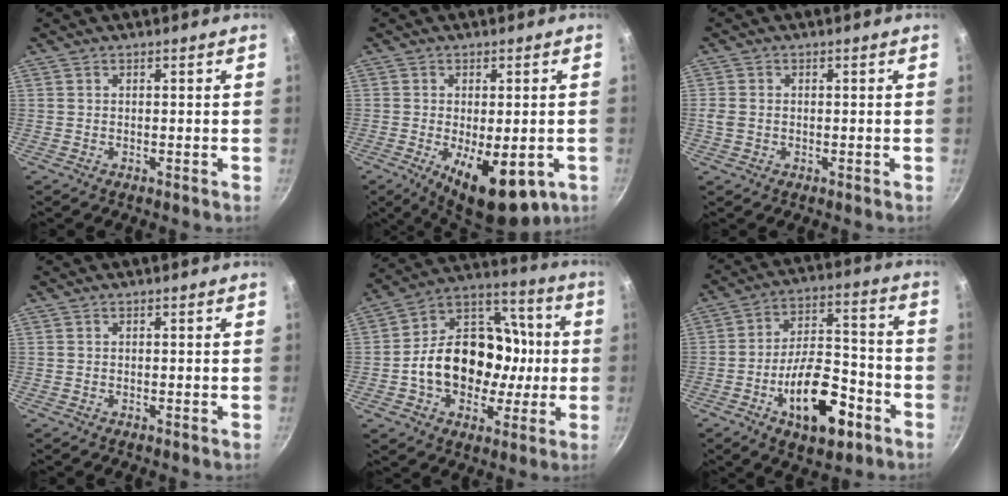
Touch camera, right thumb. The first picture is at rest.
{"total": 12.8, "force": [-4.1, 5.6, 10.8], "torque": [-0.139, -0.010, -0.044]}
{"total": 2.4, "force": [-0.4, 2.0, 1.3], "torque": [-0.025, 0.004, -0.007]}
{"total": 0.0}
{"total": 21.2, "force": [-2.0, 16.4, 13.4], "torque": [-0.189, 0.047, -0.038]}
{"total": 16.8, "force": [-7.3, 8.0, 12.8], "torque": [-0.180, 0.054, -0.113]}